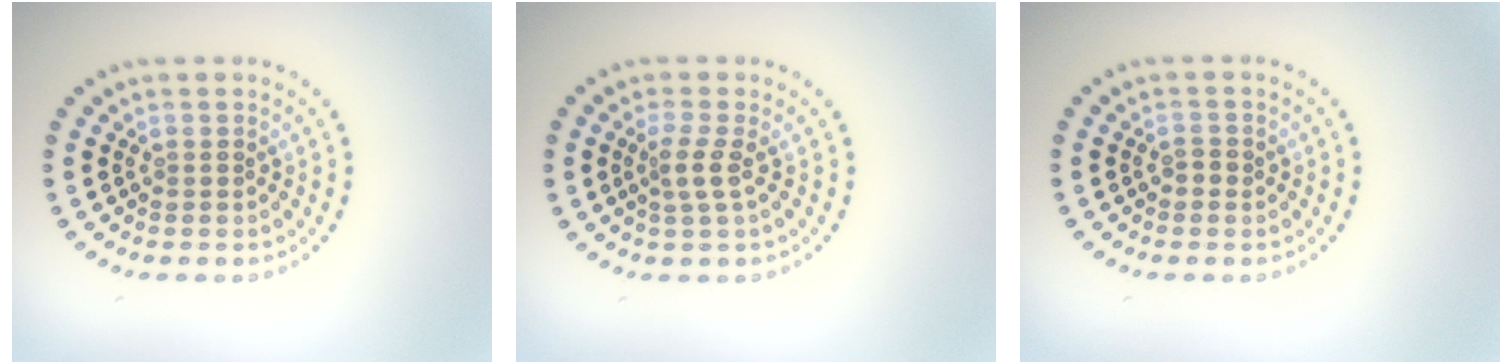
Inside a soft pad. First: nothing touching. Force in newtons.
{"total": 1.7, "press": 1.3, "slide": 1.1}
{"total": 0.9, "press": 0.9, "slide": 0.3}